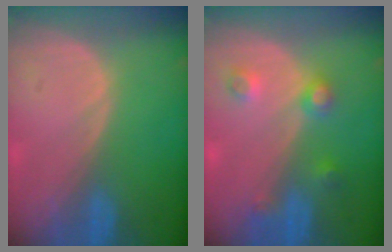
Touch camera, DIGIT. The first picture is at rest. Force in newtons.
{"total": 4.2, "press": 3.7, "slide": 1.9}